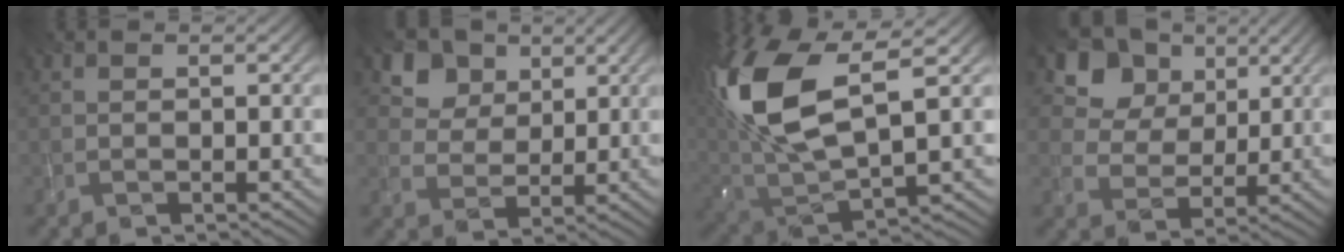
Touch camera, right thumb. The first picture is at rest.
{"total": 7.0, "force": [4.1, 4.9, 2.7], "torque": [-0.069, -0.016, 0.082]}
{"total": 15.6, "force": [4.8, 7.3, 12.9], "torque": [-0.312, 0.015, 0.099]}
{"total": 11.7, "force": [6.4, 8.3, 5.2], "torque": [-0.144, 0.000, 0.135]}